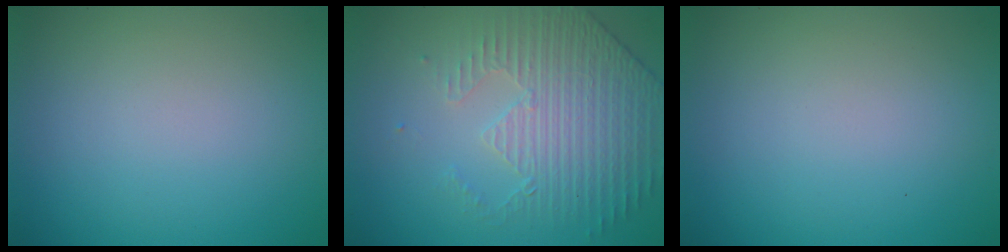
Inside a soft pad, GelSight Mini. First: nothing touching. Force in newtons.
{"total": 4.4, "press": 3.6, "slide": 2.5}
{"total": 0.0}